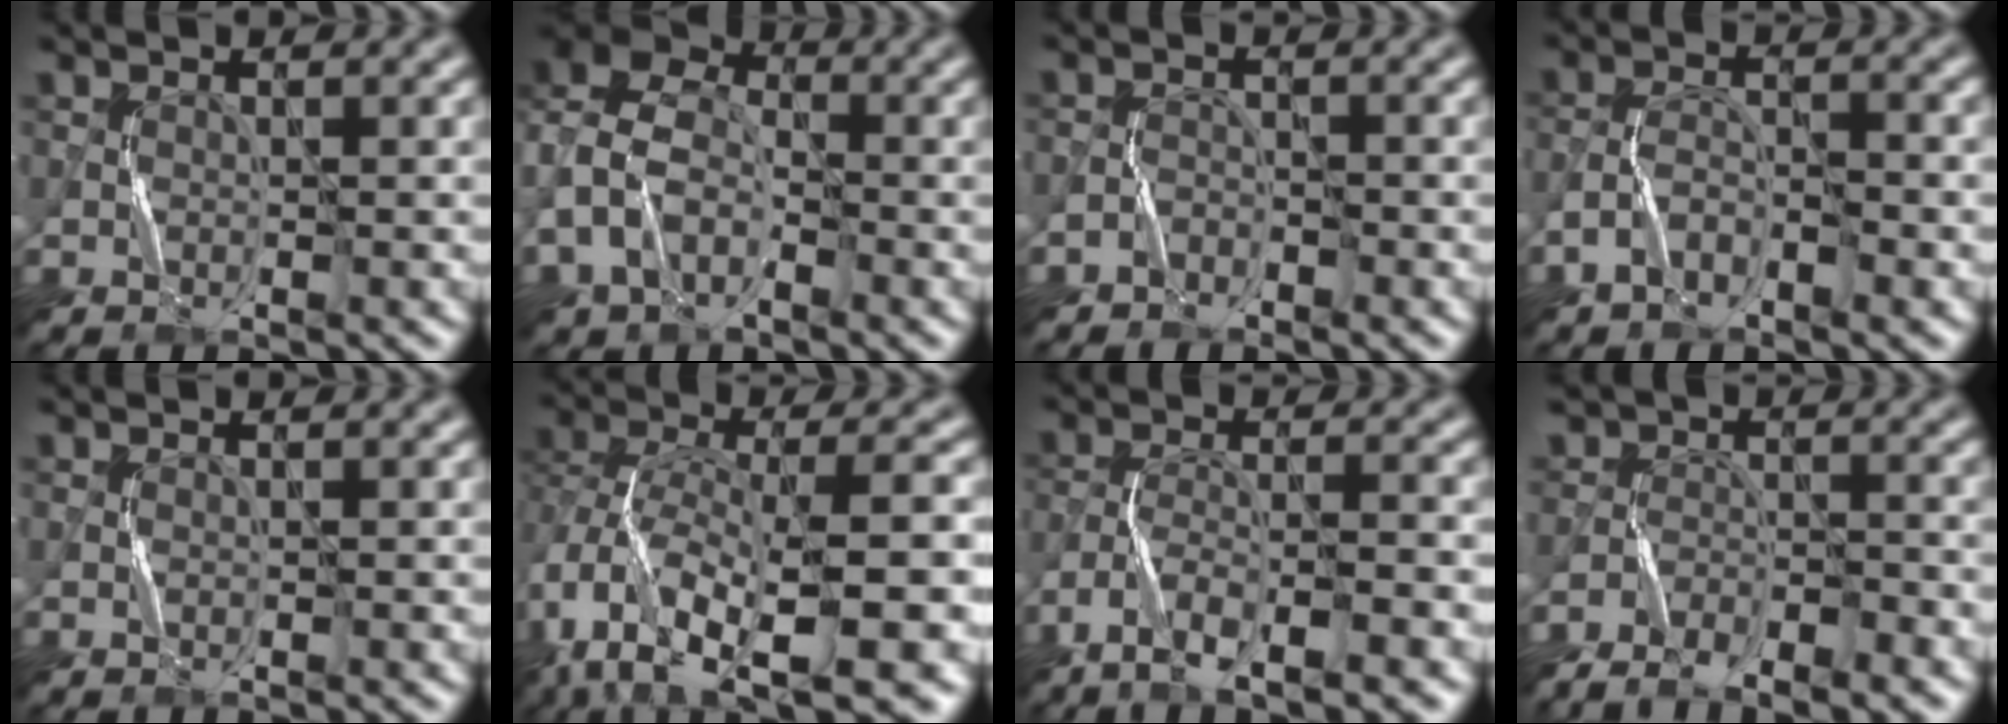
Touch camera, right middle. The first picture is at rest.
{"total": 8.6, "force": [-1.7, 6.3, 5.6], "torque": [-0.145, 0.008, -0.053]}
{"total": 1.3, "force": [-1.2, 0.6, 0.1], "torque": [0.000, 0.008, -0.025]}
{"total": 3.1, "force": [-1.9, 1.2, 2.1], "torque": [-0.042, 0.009, -0.042]}
{"total": 0.0}
{"total": 11.7, "force": [-5.1, 5.0, 9.2], "torque": [-0.173, -0.002, -0.079]}
{"total": 6.4, "force": [-4.3, 1.4, 4.5], "torque": [-0.080, 0.001, -0.076]}
{"total": 5.0, "force": [-4.3, 1.7, 1.8], "torque": [-0.028, -0.004, -0.078]}